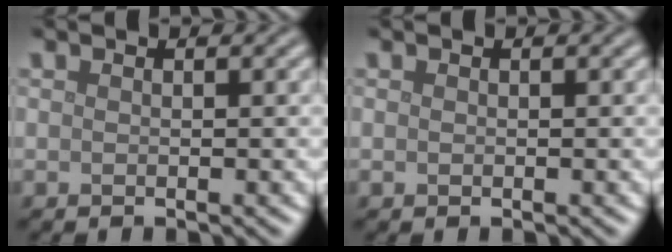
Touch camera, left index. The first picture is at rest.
{"total": 0.0}